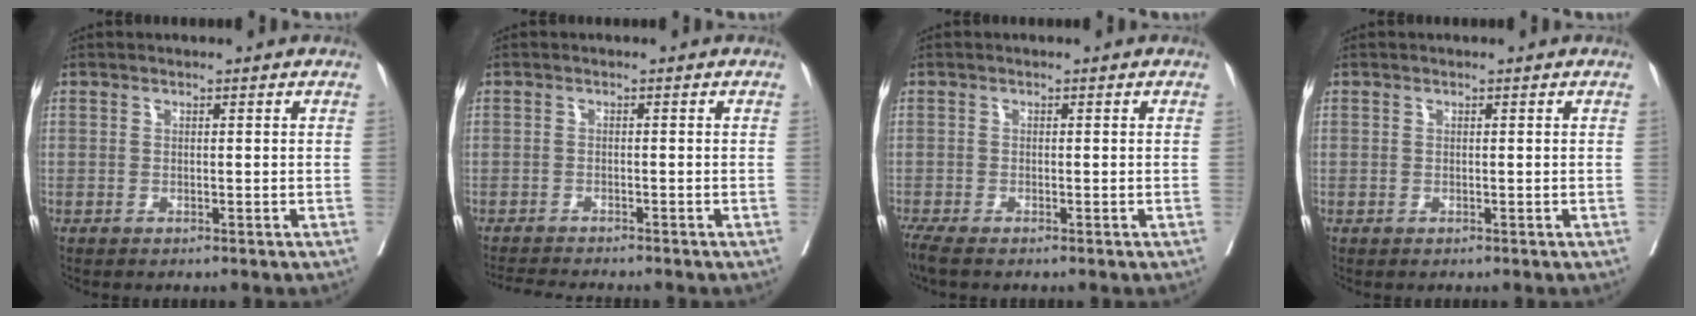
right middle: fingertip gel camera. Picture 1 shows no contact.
{"total": 5.3, "force": [-5.0, -0.1, 1.7], "torque": [-0.021, -0.014, -0.079]}
{"total": 3.0, "force": [-2.5, 0.1, 1.7], "torque": [-0.031, -0.011, -0.047]}
{"total": 0.0}